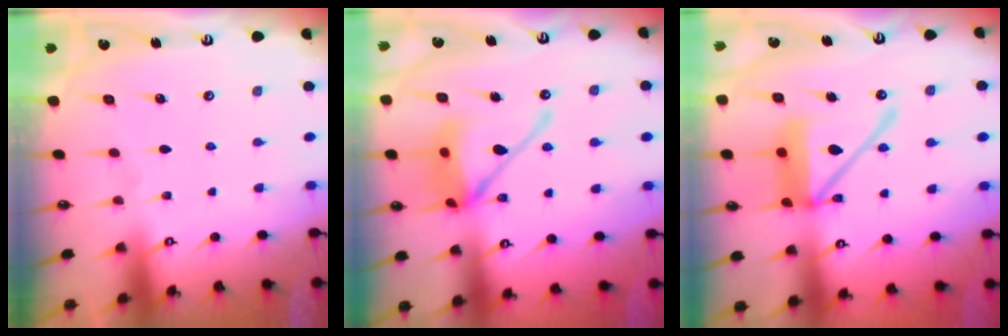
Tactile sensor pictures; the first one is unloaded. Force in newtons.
{"total": 14.8, "press": 14.6, "slide": 1.9}
{"total": 15.4, "press": 15.2, "slide": 2.3}